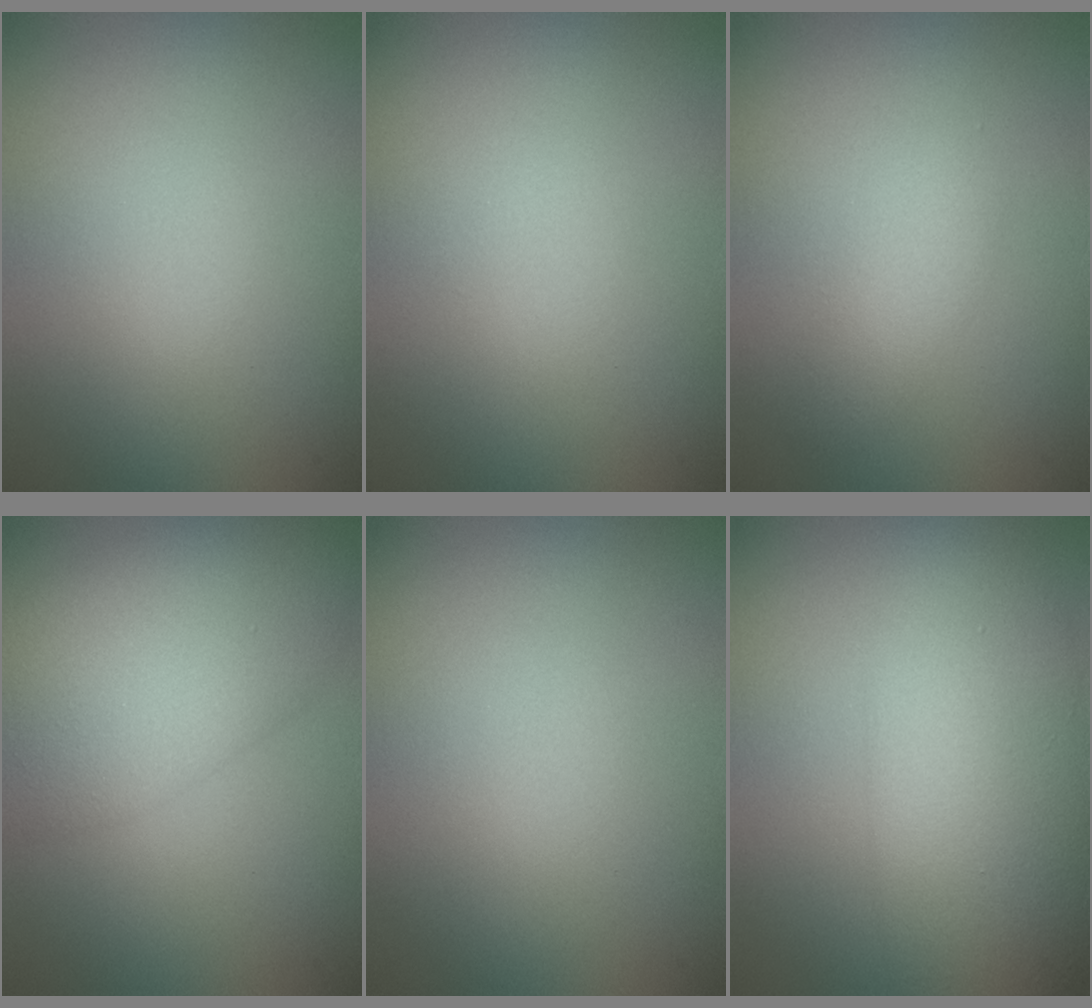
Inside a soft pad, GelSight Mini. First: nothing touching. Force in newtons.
{"total": 0.0}
{"total": 1.7, "press": 1.7, "slide": 0.0}
{"total": 7.7, "press": 7.7, "slide": 0.1}
{"total": 0.0}
{"total": 8.9, "press": 8.9, "slide": 0.1}